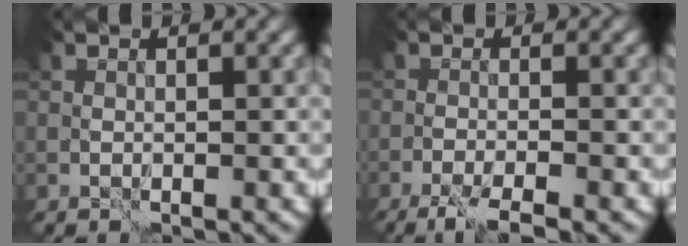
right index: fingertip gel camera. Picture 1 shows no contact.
{"total": 3.8, "force": [-2.8, 0.3, 2.6], "torque": [-0.045, -0.009, -0.053]}